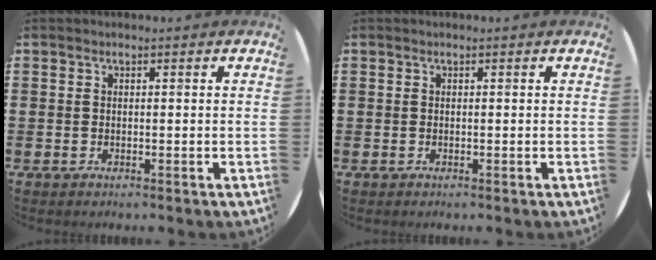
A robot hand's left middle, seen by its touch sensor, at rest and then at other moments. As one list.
[{"total": 0.0}]